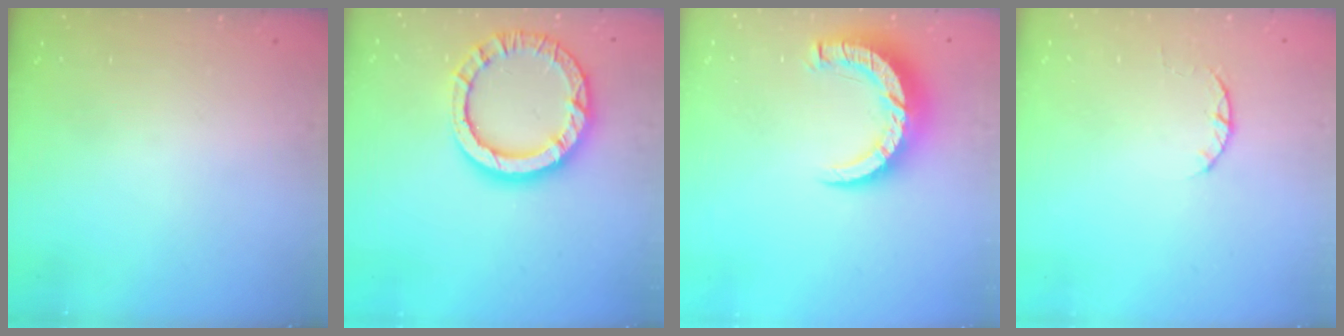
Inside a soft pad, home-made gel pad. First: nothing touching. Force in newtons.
{"total": 13.5, "press": 13.5, "slide": 1.1}
{"total": 8.9, "press": 8.9, "slide": 0.9}
{"total": 2.3, "press": 2.3, "slide": 0.4}